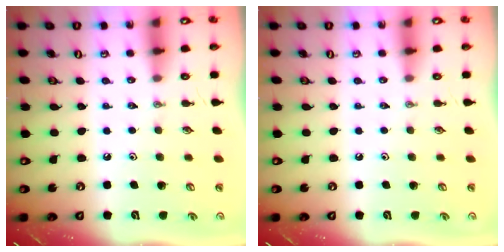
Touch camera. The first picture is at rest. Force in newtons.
{"total": 0.0}